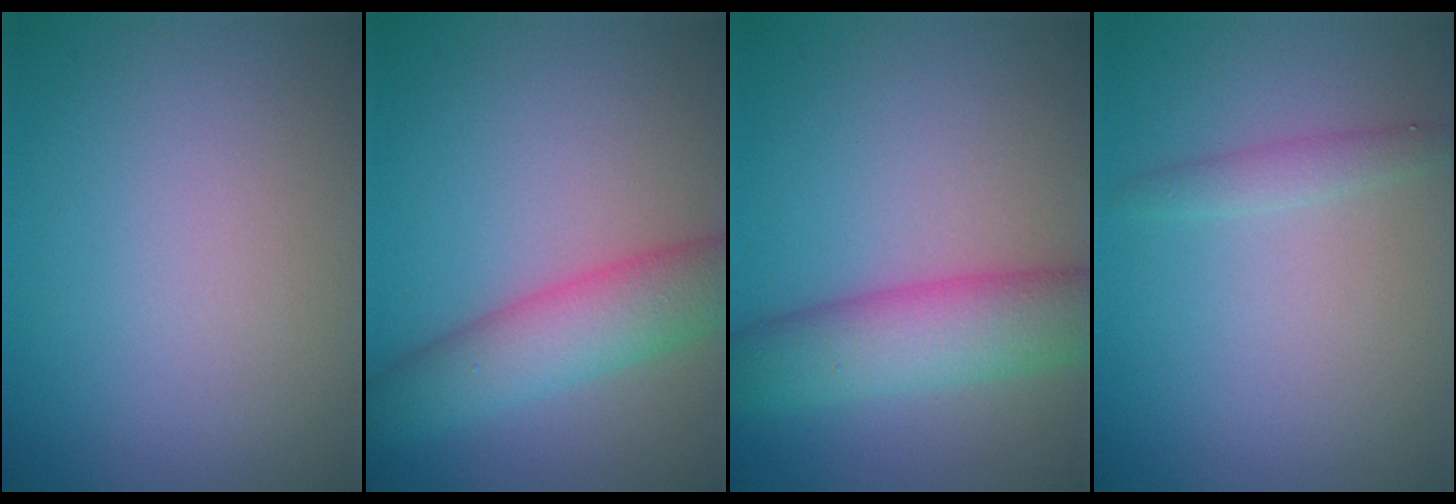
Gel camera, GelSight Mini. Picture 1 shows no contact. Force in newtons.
{"total": 5.6, "press": 5.6, "slide": 0.1}
{"total": 6.6, "press": 6.6, "slide": 0.1}
{"total": 1.4, "press": 1.4, "slide": 0.1}